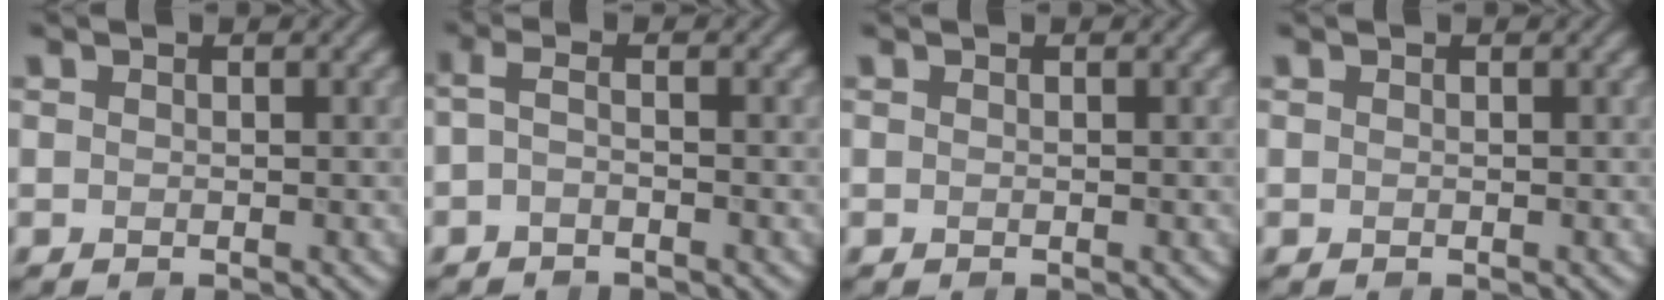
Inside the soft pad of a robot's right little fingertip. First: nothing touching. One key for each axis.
{"total": 1.5, "fx": -0.7, "fy": 0.3, "fz": 1.2, "tx": -0.031, "ty": -0.007, "tz": -0.019}
{"total": 0.0}
{"total": 0.0}